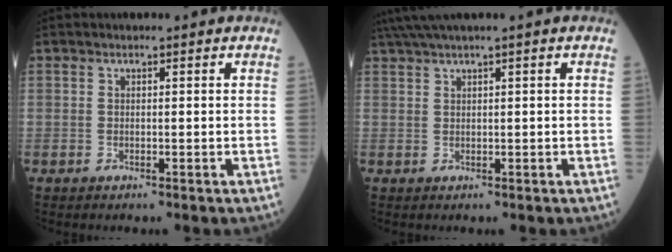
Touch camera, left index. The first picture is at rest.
{"total": 3.2, "force": [2.2, -0.7, 2.2], "torque": [-0.052, 0.018, 0.051]}